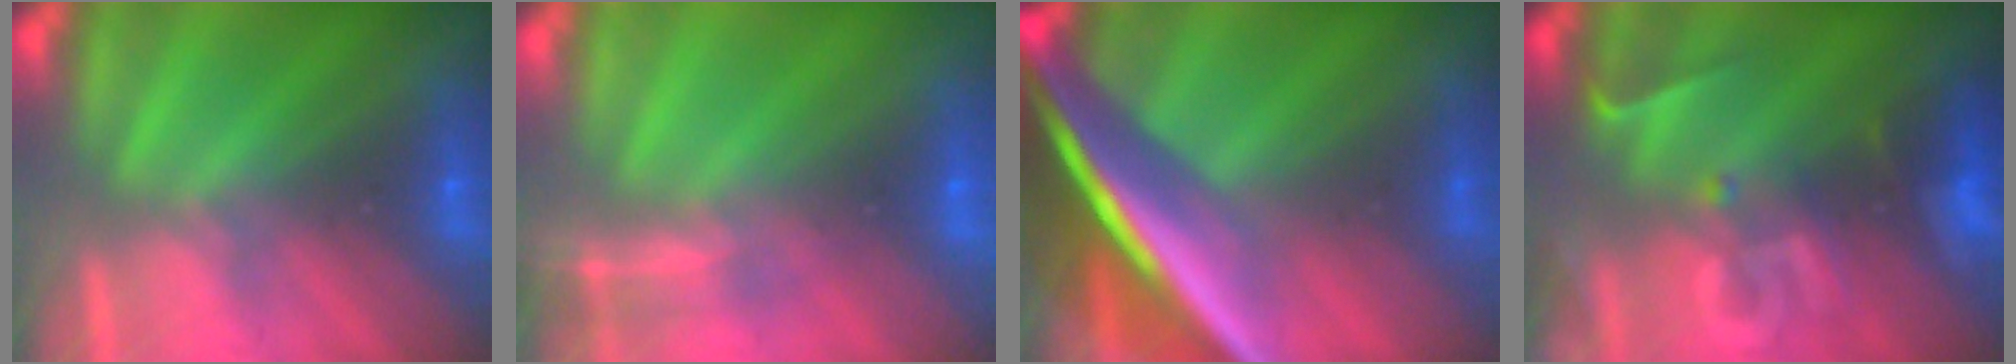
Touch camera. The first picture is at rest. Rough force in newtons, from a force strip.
{"total": 1.9}
{"total": 7.1}
{"total": 3.1}